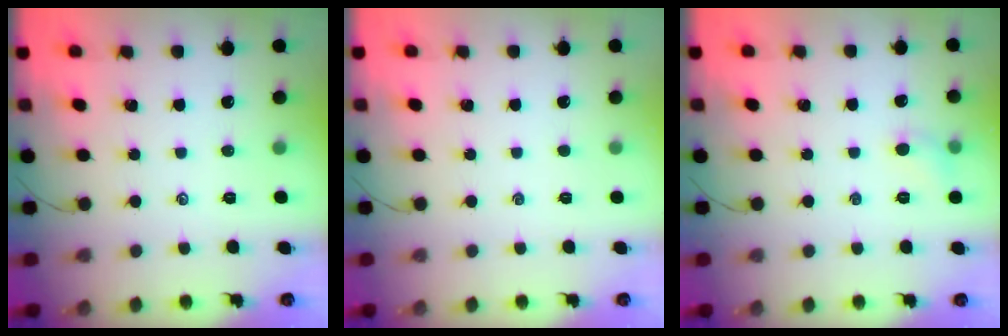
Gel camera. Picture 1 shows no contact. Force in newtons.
{"total": 0.0}
{"total": 4.5, "press": 4.4, "slide": 1.2}